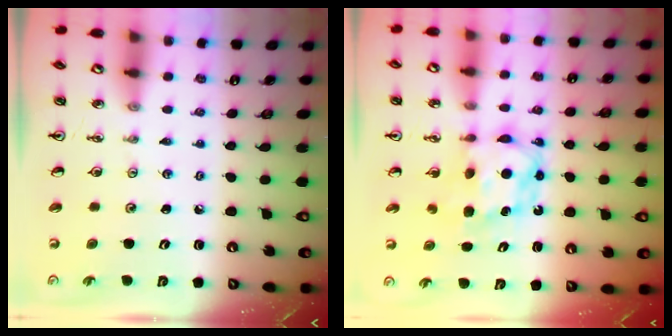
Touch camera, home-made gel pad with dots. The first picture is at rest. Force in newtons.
{"total": 6.2, "press": 6.1, "slide": 0.5}